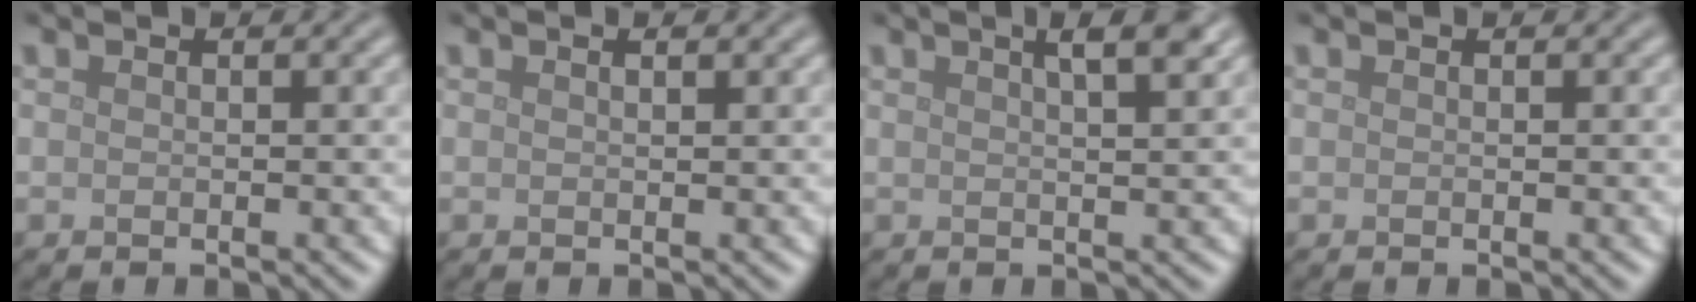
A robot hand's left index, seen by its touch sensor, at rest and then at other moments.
{"total": 0.6, "force": [0.4, 0.1, 0.4], "torque": [-0.007, 0.001, 0.007]}
{"total": 4.9, "force": [2.7, 1.9, 3.6], "torque": [-0.019, 0.030, 0.011]}
{"total": 0.0}